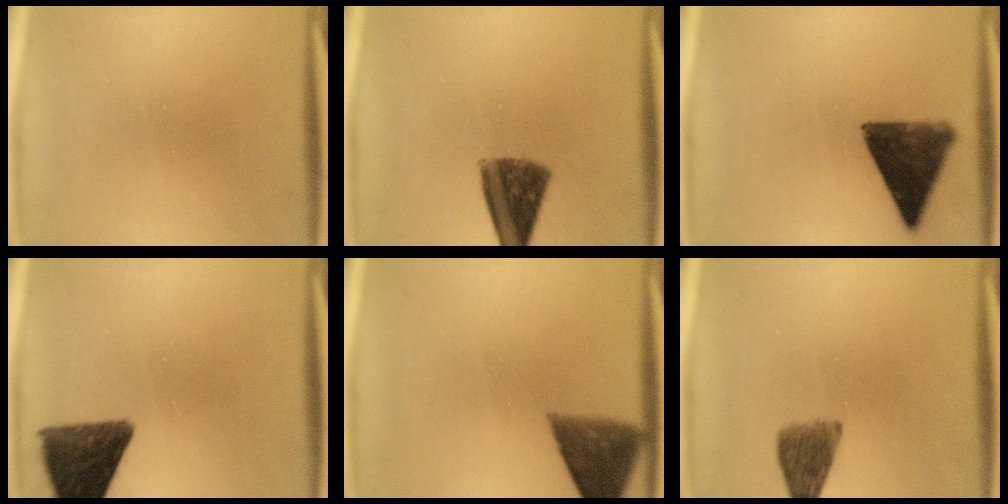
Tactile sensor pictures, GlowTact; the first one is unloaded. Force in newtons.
{"total": 9.8}
{"total": 11.1}
{"total": 11.6}
{"total": 5.4}
{"total": 4.3}